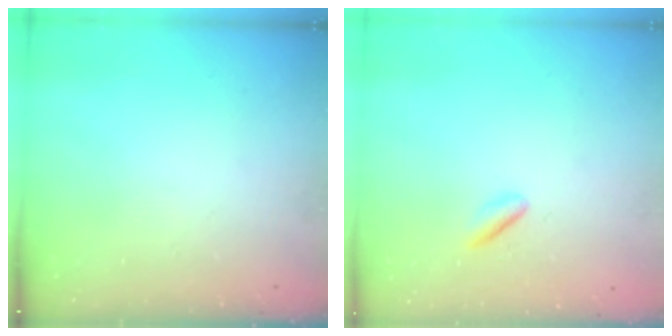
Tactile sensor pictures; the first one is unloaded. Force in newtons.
{"total": 1.1, "press": 0.9, "slide": 0.7}